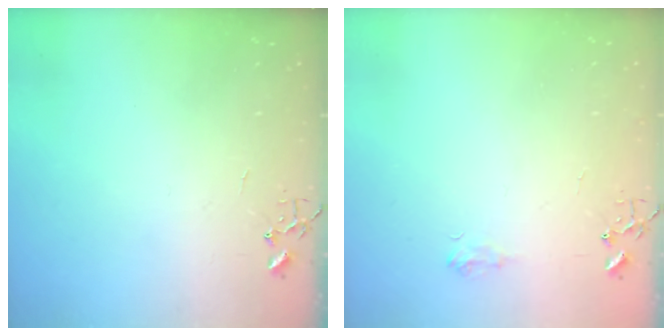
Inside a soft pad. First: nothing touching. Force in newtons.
{"total": 6.0, "press": 5.9, "slide": 0.7}